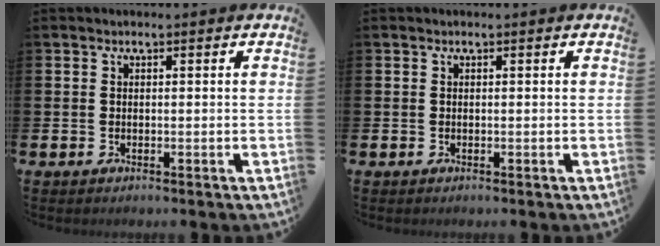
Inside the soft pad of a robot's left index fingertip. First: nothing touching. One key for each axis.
{"total": 0.0}